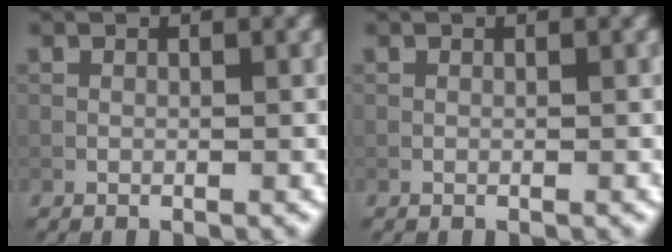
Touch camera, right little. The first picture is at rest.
{"total": 0.0}